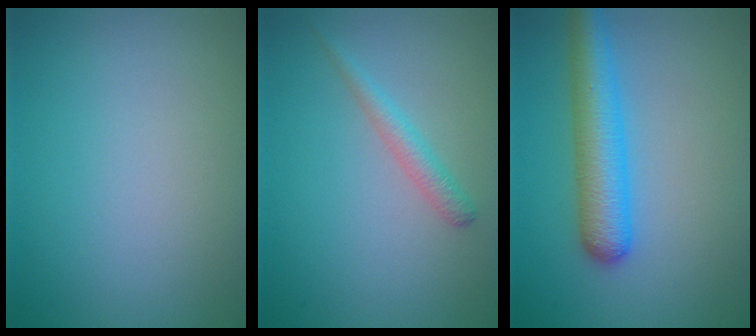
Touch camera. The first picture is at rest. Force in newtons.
{"total": 1.6, "press": 1.6, "slide": 0.1}
{"total": 4.9, "press": 4.9, "slide": 0.1}